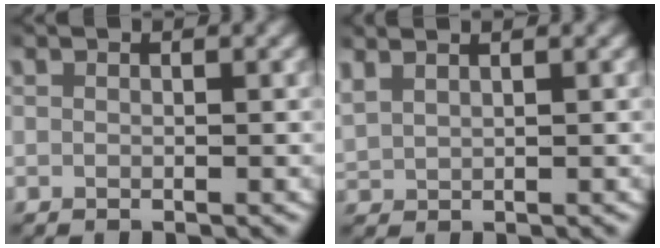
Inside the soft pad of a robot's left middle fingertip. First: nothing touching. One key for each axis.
{"total": 3.0, "fx": 2.0, "fy": 1.7, "fz": 1.3, "tx": -0.033, "ty": 0.011, "tz": 0.039}